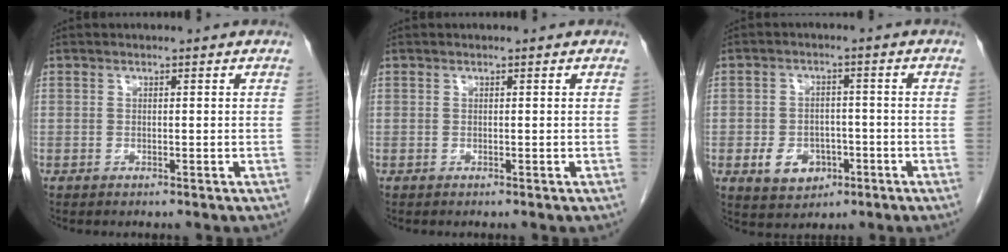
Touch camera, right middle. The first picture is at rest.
{"total": 0.0}
{"total": 6.1, "force": [-2.3, 4.5, 3.4], "torque": [-0.060, 0.006, -0.026]}